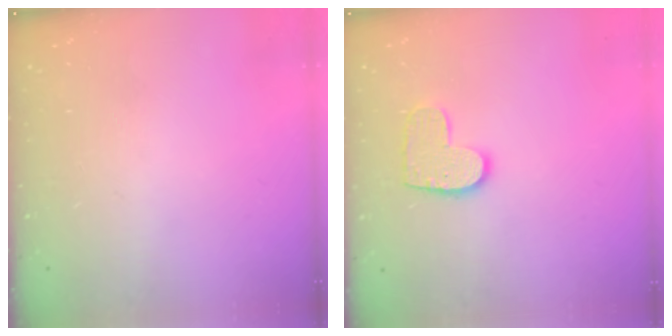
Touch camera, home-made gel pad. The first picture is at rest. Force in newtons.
{"total": 9.7, "press": 9.7, "slide": 0.3}